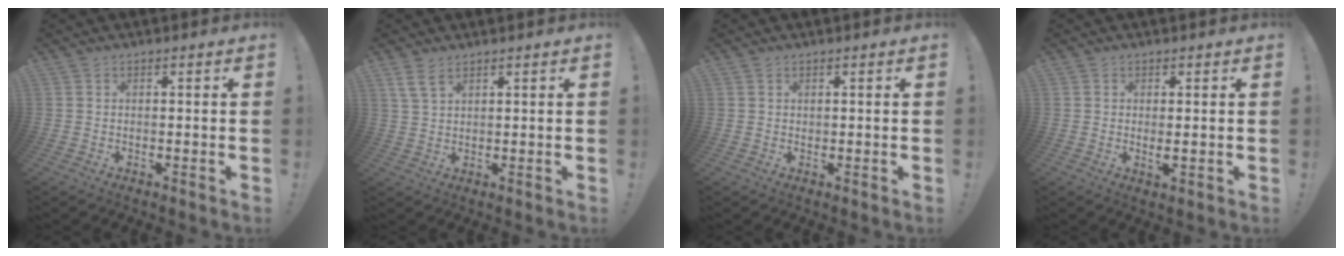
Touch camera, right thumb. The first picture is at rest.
{"total": 4.7, "force": [3.2, 2.0, 2.8], "torque": [-0.053, -0.007, 0.062]}
{"total": 0.8, "force": [0.6, 0.6, 0.1], "torque": [-0.005, 0.002, 0.012]}
{"total": 2.2, "force": [0.4, 0.5, 2.1], "torque": [-0.029, -0.005, 0.007]}